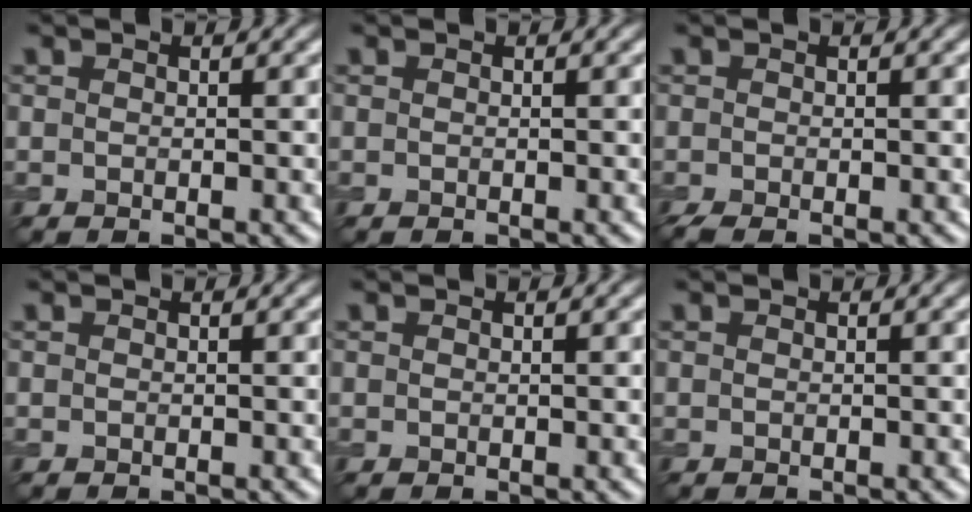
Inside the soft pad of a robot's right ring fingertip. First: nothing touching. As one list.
[{"total": 0.0}, {"total": 1.1, "force": [-0.8, 0.1, 0.7], "torque": [-0.015, -0.006, -0.019]}, {"total": 0.0}, {"total": 0.0}, {"total": 0.0}]